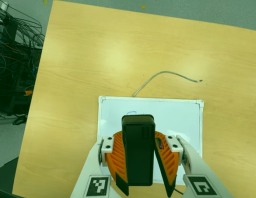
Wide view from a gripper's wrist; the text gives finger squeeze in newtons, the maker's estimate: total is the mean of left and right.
{"total": 10.3, "left": 9.7, "right": 10.9}